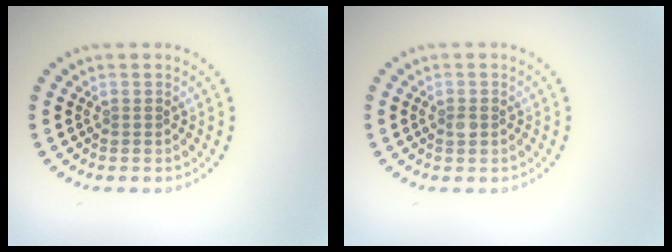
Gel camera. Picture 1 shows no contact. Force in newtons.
{"total": 0.8, "press": 0.8, "slide": 0.1}